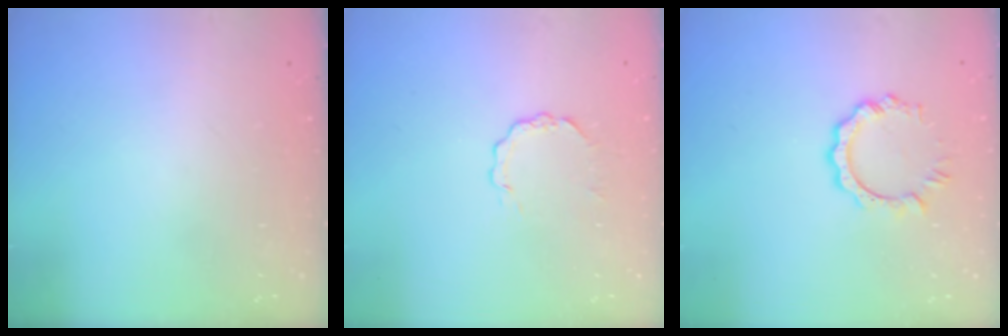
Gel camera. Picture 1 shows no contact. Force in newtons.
{"total": 2.7, "press": 2.7, "slide": 0.3}
{"total": 5.7, "press": 5.7, "slide": 0.5}